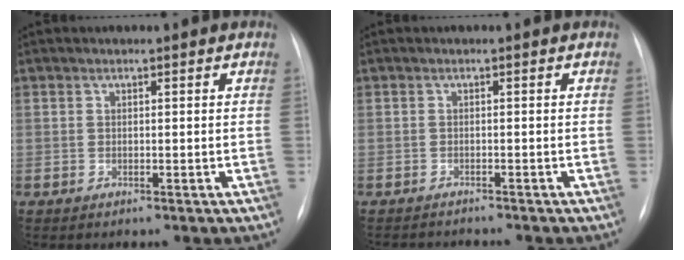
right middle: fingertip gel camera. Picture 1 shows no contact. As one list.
[{"total": 3.0, "force": [-3.0, 0.0, 0.4], "torque": [0.000, -0.011, -0.039]}]